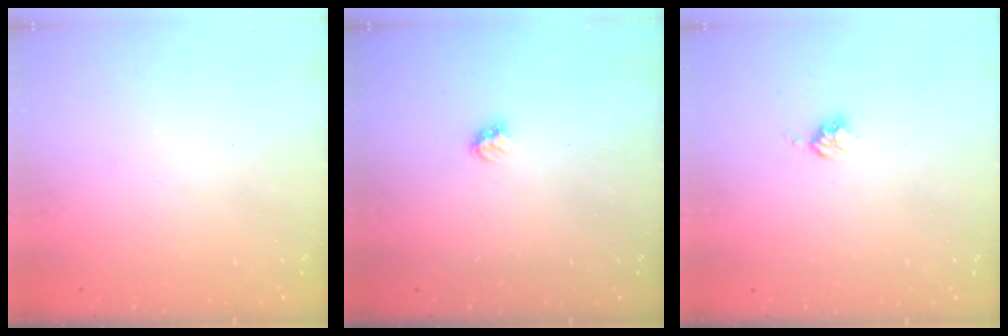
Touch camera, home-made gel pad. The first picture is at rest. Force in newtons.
{"total": 2.8, "press": 2.8, "slide": 0.5}
{"total": 2.5, "press": 2.5, "slide": 0.3}